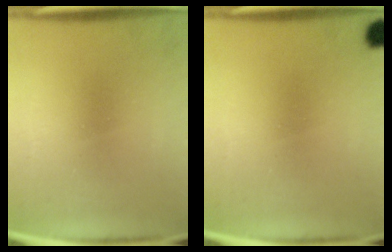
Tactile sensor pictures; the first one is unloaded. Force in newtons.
{"total": 2.5}